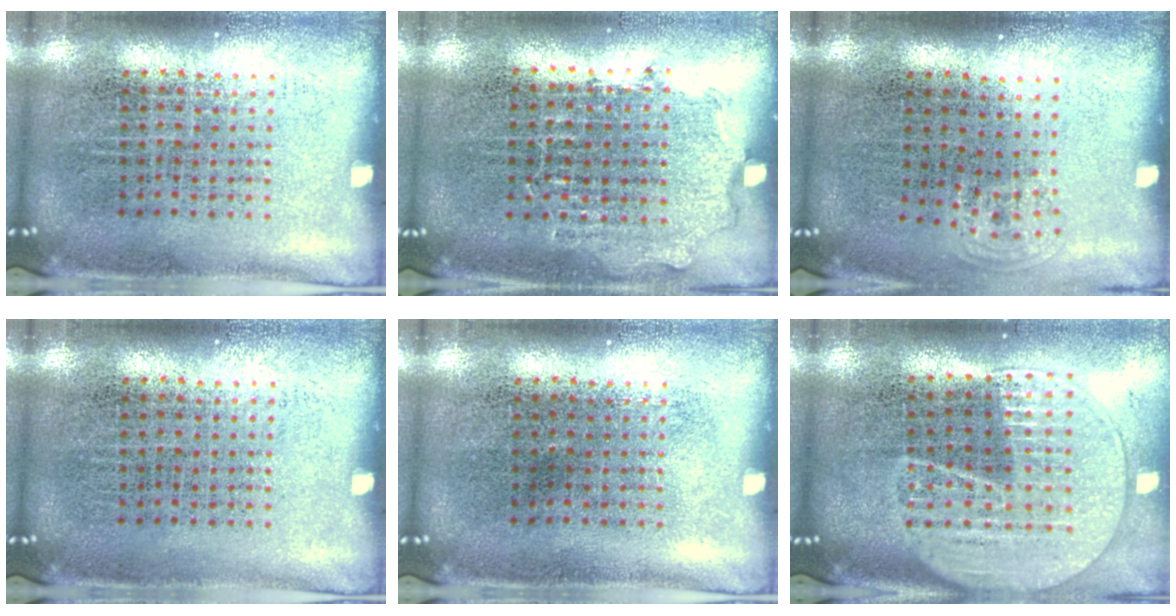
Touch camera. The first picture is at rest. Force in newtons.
{"total": 0.8, "press": 0.7, "slide": 0.3}
{"total": 0.8, "press": 0.6, "slide": 0.4}
{"total": 0.0}
{"total": 0.0}
{"total": 2.0, "press": 1.8, "slide": 1.0}